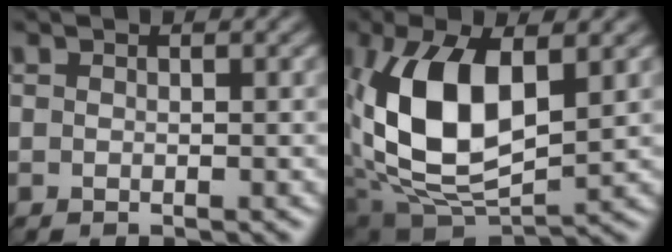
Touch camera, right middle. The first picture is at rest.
{"total": 11.3, "force": [1.4, 5.9, 9.5], "torque": [-0.192, 0.003, 0.022]}